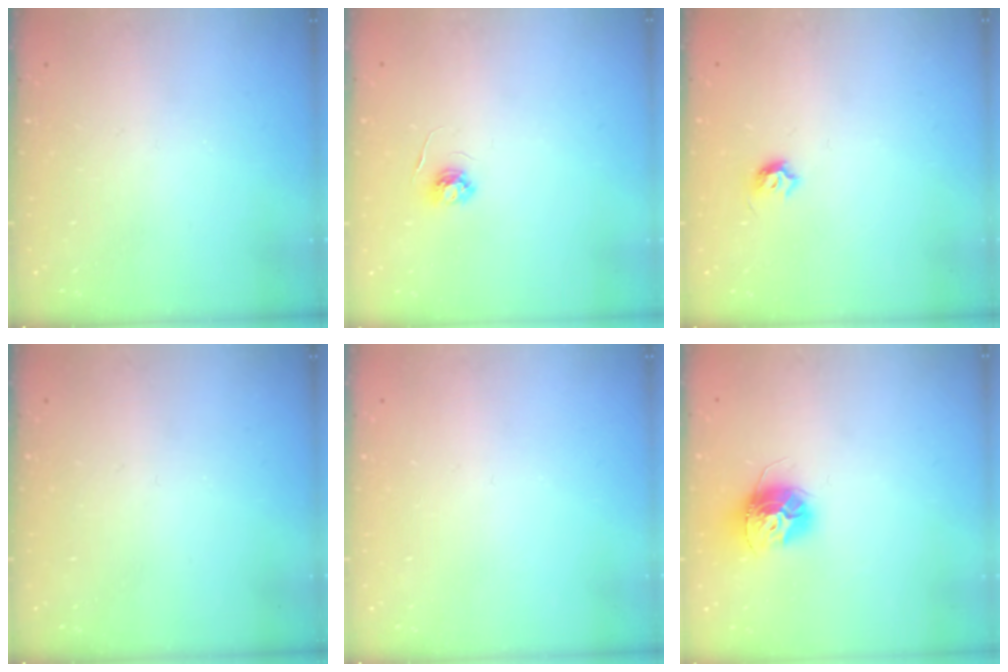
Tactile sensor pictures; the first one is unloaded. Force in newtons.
{"total": 3.8, "press": 3.8, "slide": 0.4}
{"total": 4.5, "press": 4.3, "slide": 1.0}
{"total": 0.0}
{"total": 0.0}
{"total": 11.3, "press": 11.3, "slide": 0.7}